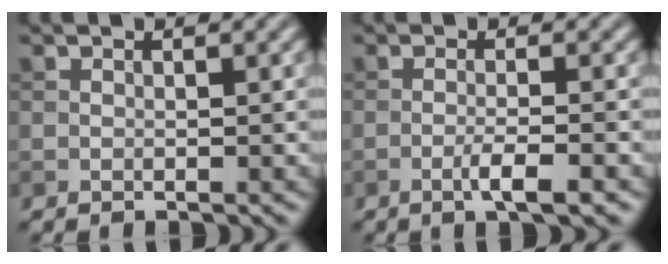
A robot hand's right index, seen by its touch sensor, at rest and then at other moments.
{"total": 2.8, "force": [-1.3, 0.4, 2.5], "torque": [-0.040, 0.006, -0.028]}